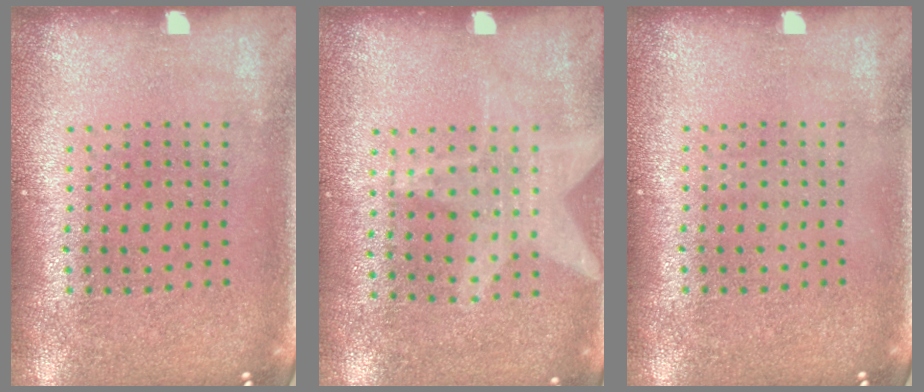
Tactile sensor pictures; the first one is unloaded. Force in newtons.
{"total": 1.3, "press": 0.9, "slide": 0.9}
{"total": 0.0}